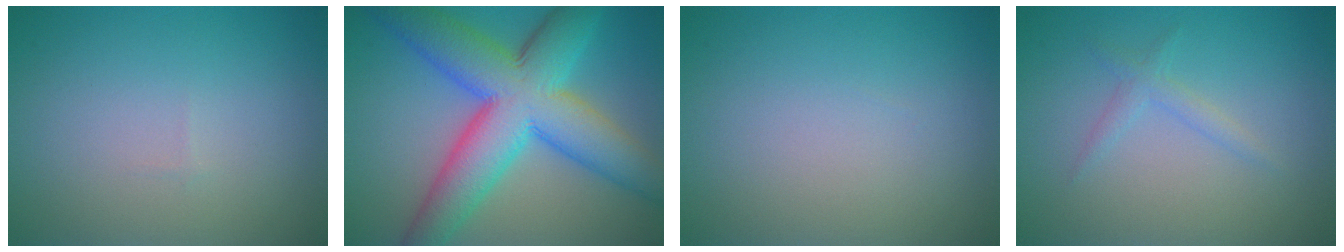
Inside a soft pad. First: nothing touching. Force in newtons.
{"total": 12.0, "press": 12.0, "slide": 0.2}
{"total": 0.0}
{"total": 1.3, "press": 1.3, "slide": 0.0}